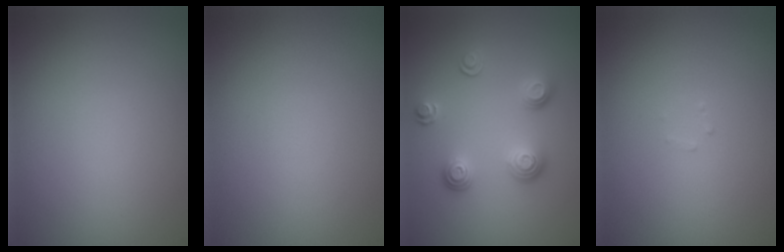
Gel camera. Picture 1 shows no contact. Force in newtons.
{"total": 0.0}
{"total": 3.4, "press": 2.7, "slide": 2.1}
{"total": 0.6, "press": 0.6, "slide": 0.1}